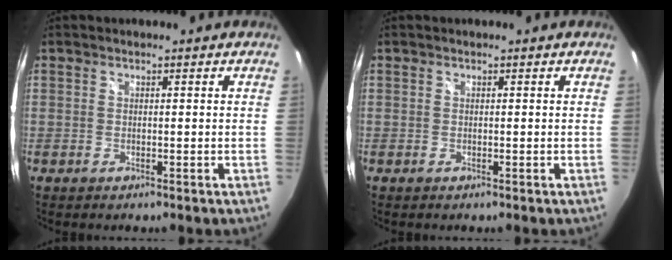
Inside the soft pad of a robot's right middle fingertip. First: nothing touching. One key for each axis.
{"total": 0.0}